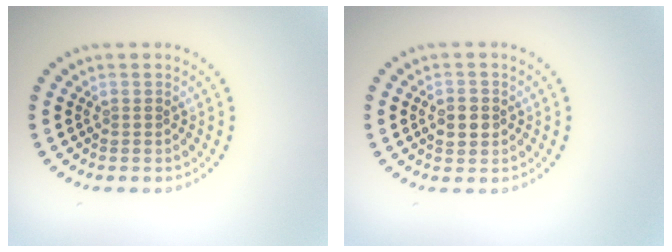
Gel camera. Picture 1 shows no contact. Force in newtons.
{"total": 2.5, "press": 2.5, "slide": 0.2}